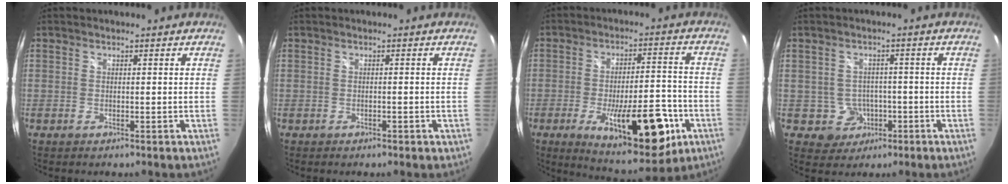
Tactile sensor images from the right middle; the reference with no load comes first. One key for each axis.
{"total": 1.5, "fx": -1.1, "fy": 0.7, "fz": 0.8, "tx": -0.013, "ty": -0.001, "tz": -0.012}
{"total": 19.0, "fx": -7.9, "fy": 7.1, "fz": 15.8, "tx": -0.244, "ty": -0.015, "tz": -0.097}
{"total": 5.0, "fx": -1.6, "fy": 4.7, "fz": 0.6, "tx": -0.025, "ty": 0.014, "tz": -0.010}